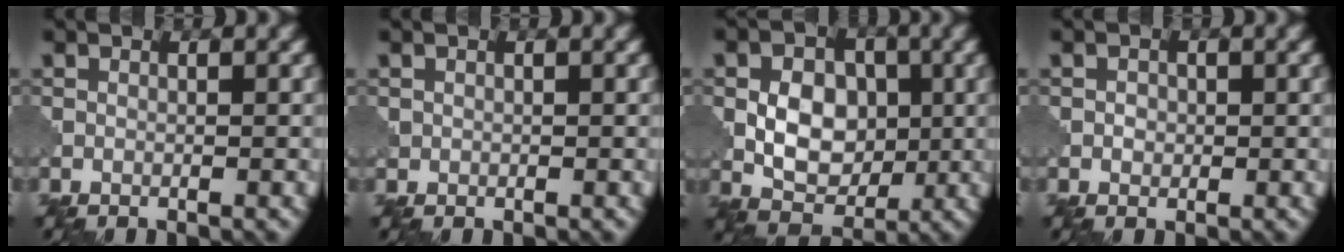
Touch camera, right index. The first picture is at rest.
{"total": 0.5, "force": [0.1, 0.5, 0.0], "torque": [0.005, -0.001, 0.003]}
{"total": 5.7, "force": [-0.1, 4.2, 3.9], "torque": [-0.060, 0.000, -0.003]}
{"total": 0.9, "force": [0.0, 0.8, 0.4], "torque": [-0.005, 0.000, -0.003]}